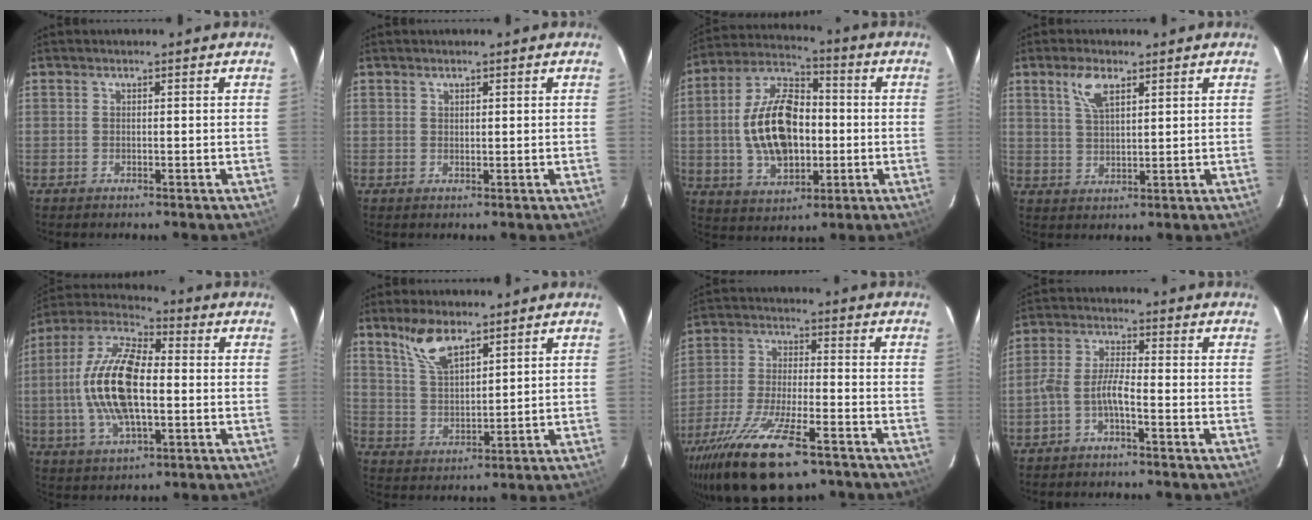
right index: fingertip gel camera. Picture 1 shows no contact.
{"total": 0.8, "force": [0.6, 0.4, 0.3], "torque": [-0.004, 0.002, 0.011]}
{"total": 17.0, "force": [-1.1, 10.1, 13.6], "torque": [-0.267, 0.018, -0.011]}
{"total": 5.3, "force": [3.0, 2.1, 3.8], "torque": [-0.074, 0.007, 0.061]}
{"total": 17.3, "force": [-0.9, 7.4, 15.6], "torque": [-0.319, 0.008, -0.022]}
{"total": 8.1, "force": [5.7, 2.9, 4.8], "torque": [-0.091, 0.008, 0.120]}
{"total": 19.2, "force": [-13.0, 5.9, 12.9], "torque": [-0.262, -0.052, -0.228]}
{"total": 4.3, "force": [-2.4, 0.7, 3.5], "torque": [-0.085, 0.013, -0.048]}